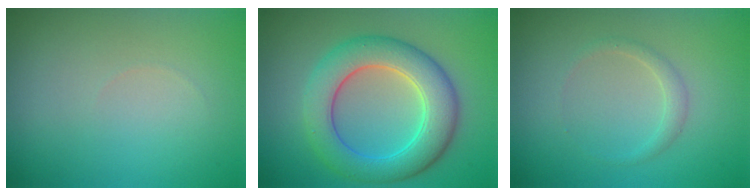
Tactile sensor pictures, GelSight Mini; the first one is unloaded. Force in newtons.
{"total": 7.0, "press": 7.0, "slide": 0.1}
{"total": 1.1, "press": 1.1, "slide": 0.1}